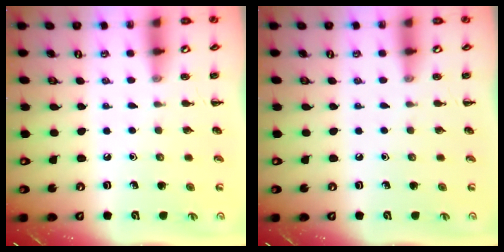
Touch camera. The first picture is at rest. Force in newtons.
{"total": 0.0}